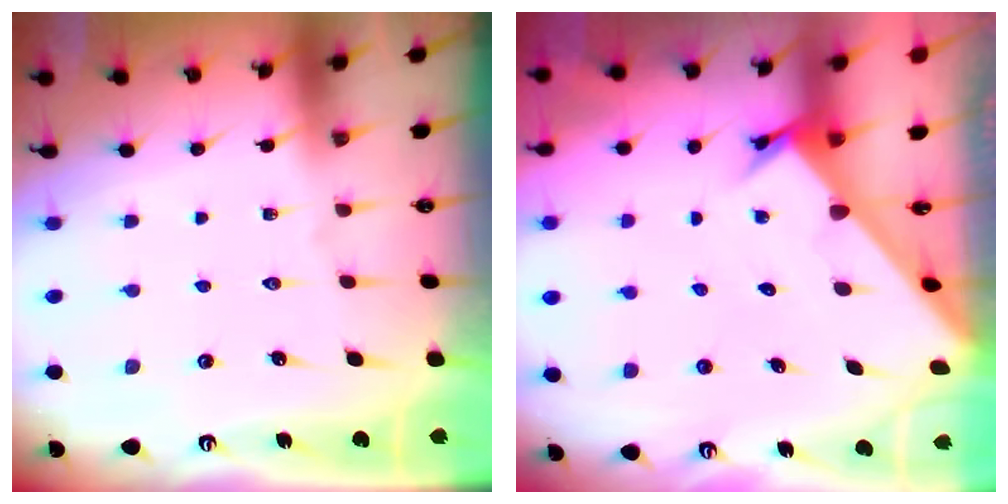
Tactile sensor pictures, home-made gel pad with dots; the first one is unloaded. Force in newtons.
{"total": 2.3, "press": 2.3, "slide": 0.2}